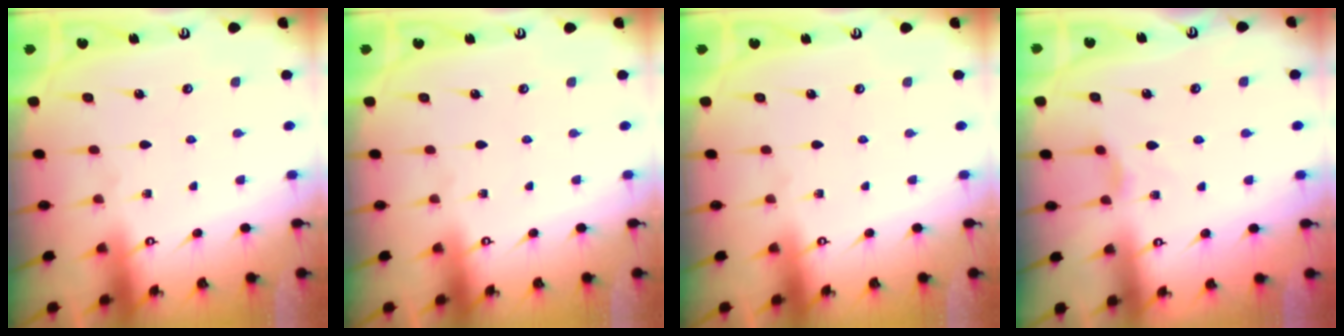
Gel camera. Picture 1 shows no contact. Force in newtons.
{"total": 0.0}
{"total": 0.0}
{"total": 3.0, "press": 2.9, "slide": 0.5}